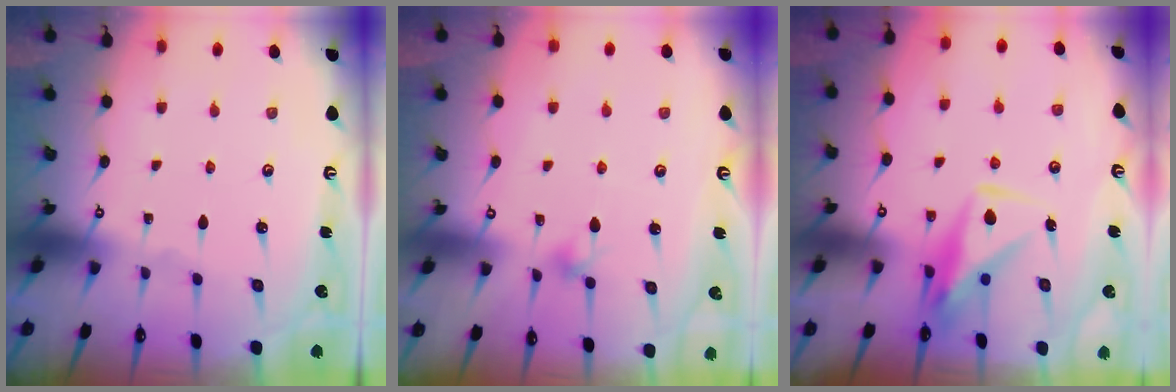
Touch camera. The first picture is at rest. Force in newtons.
{"total": 6.2, "press": 6.1, "slide": 1.3}
{"total": 9.1, "press": 9.1, "slide": 0.6}